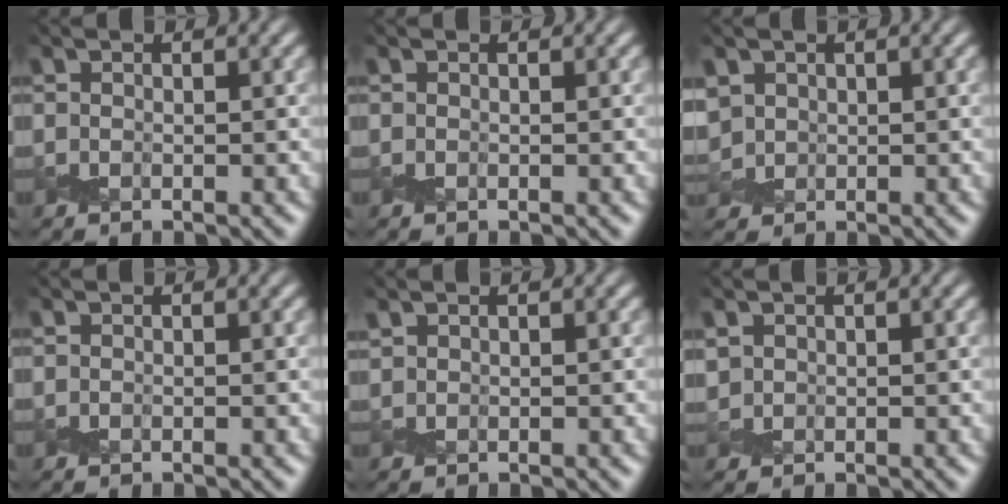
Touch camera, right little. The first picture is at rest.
{"total": 0.0}
{"total": 1.5, "force": [0.6, 1.4, 0.2], "torque": [-0.010, -0.001, 0.014]}
{"total": 0.0}
{"total": 0.6, "force": [0.6, 0.0, -0.2], "torque": [0.003, 0.002, 0.015]}
{"total": 0.8, "force": [0.6, 0.5, -0.2], "torque": [0.002, 0.000, 0.013]}